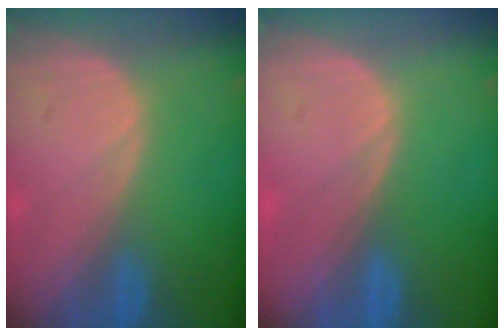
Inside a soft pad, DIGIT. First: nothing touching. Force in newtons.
{"total": 0.0}